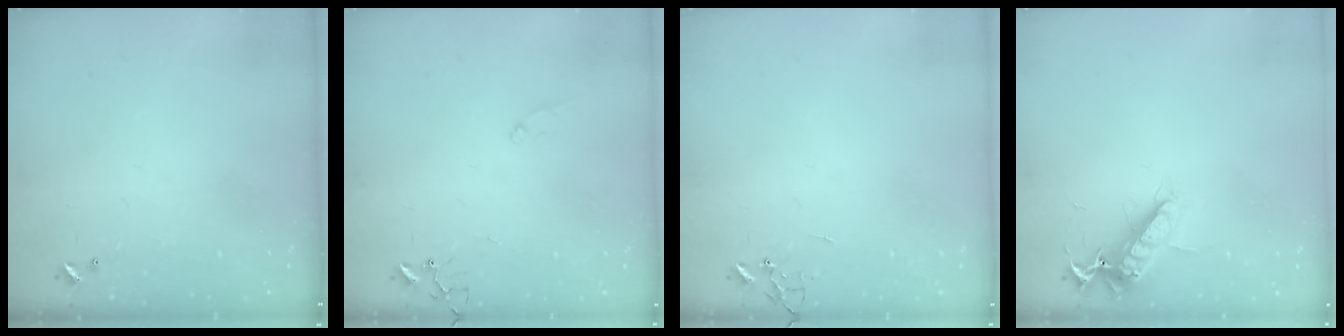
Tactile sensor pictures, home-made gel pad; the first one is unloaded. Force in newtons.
{"total": 7.5, "press": 7.5, "slide": 0.7}
{"total": 0.0}
{"total": 12.9, "press": 12.8, "slide": 1.4}